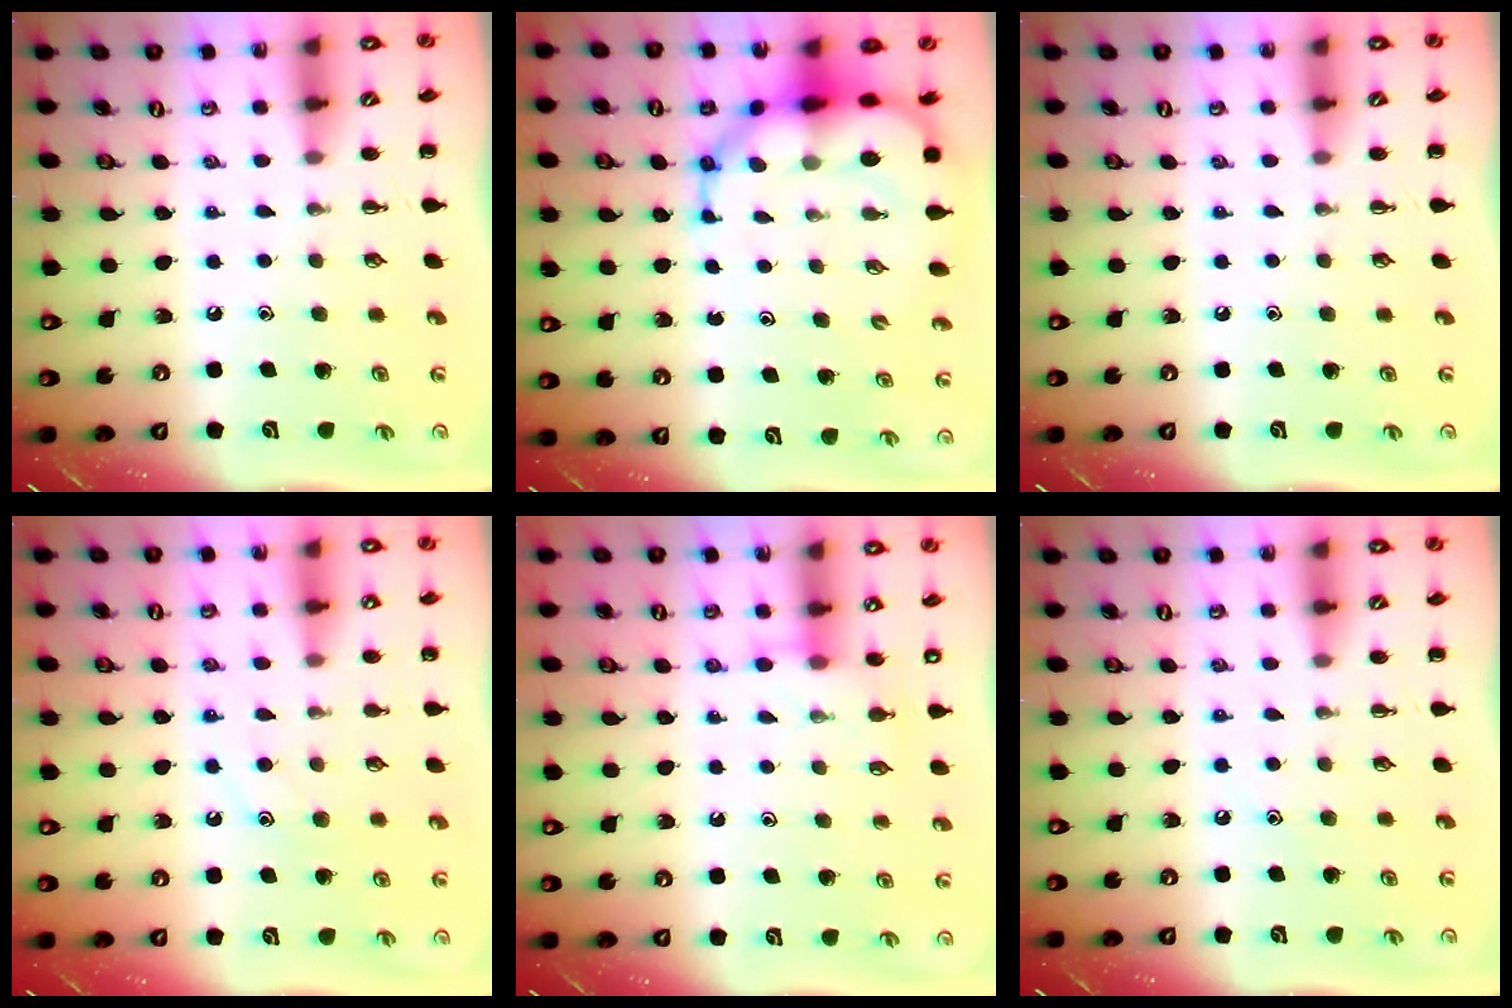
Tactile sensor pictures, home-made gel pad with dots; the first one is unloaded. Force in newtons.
{"total": 11.5, "press": 11.0, "slide": 3.4}
{"total": 0.0}
{"total": 9.6, "press": 9.6, "slide": 0.9}
{"total": 7.2, "press": 7.2, "slide": 0.4}
{"total": 6.8, "press": 6.6, "slide": 1.8}